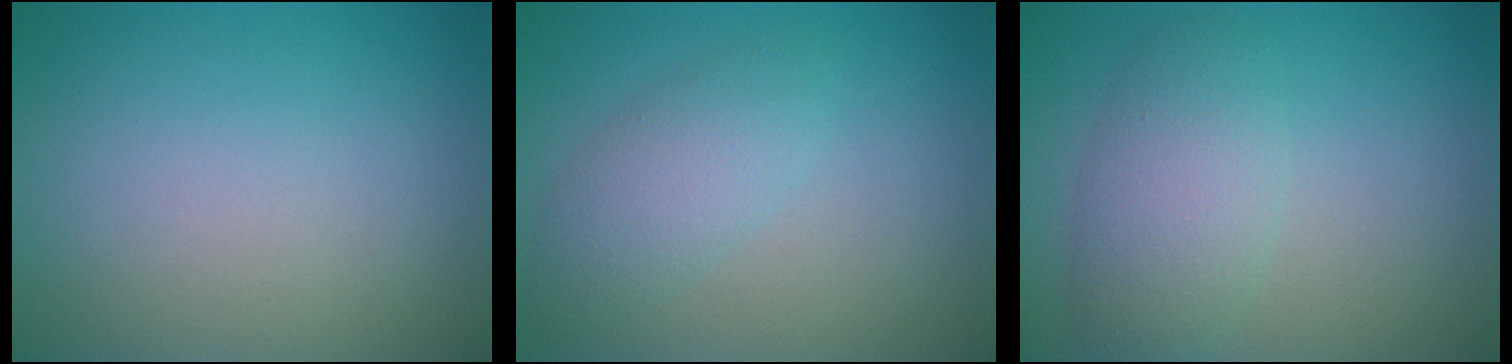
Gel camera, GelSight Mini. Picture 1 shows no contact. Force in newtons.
{"total": 2.9, "press": 2.9, "slide": 0.0}
{"total": 4.0, "press": 4.0, "slide": 0.2}